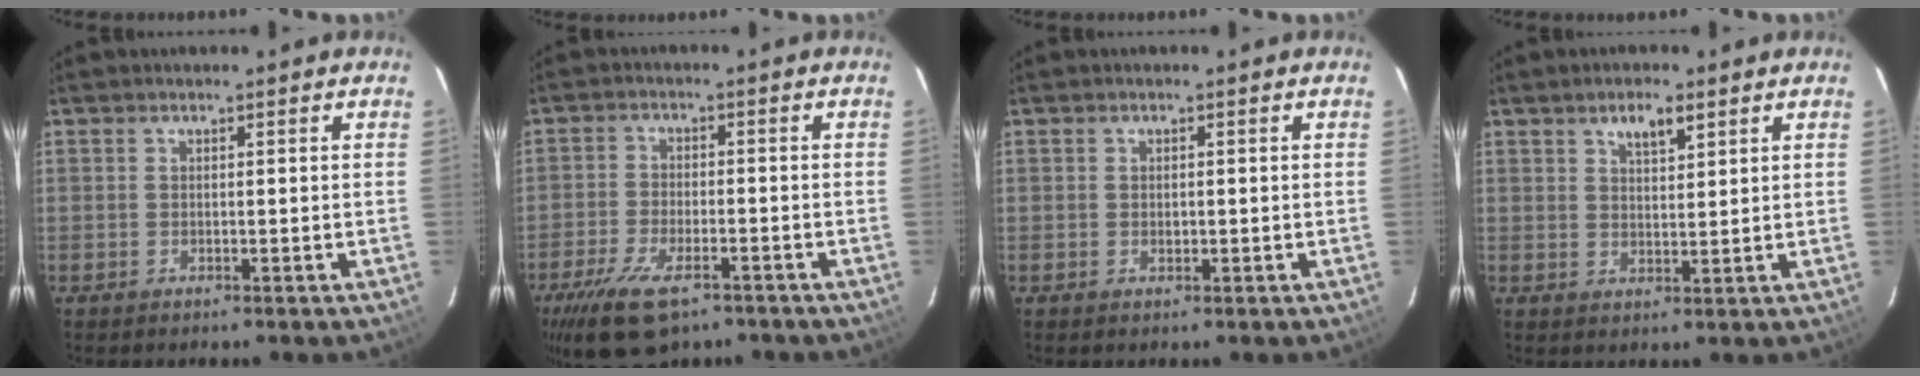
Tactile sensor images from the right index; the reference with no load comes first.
{"total": 12.0, "force": [-7.9, 5.0, 7.6], "torque": [-0.173, -0.026, -0.138]}
{"total": 1.0, "force": [0.0, 0.7, 0.6], "torque": [-0.011, 0.002, 0.001]}
{"total": 4.2, "force": [2.6, 1.5, 2.9], "torque": [-0.048, 0.006, 0.046]}